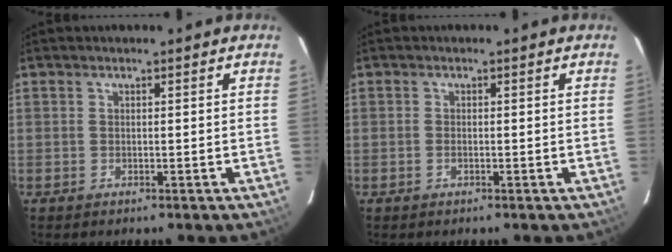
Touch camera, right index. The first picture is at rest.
{"total": 0.8, "force": [-0.4, 0.5, 0.5], "torque": [-0.013, -0.001, -0.007]}